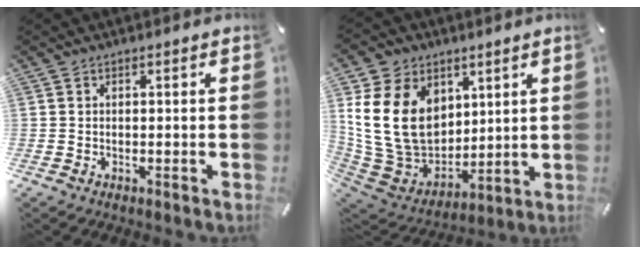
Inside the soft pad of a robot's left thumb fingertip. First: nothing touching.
{"total": 20.4, "force": [5.0, 15.9, 11.8], "torque": [-0.260, -0.034, 0.093]}